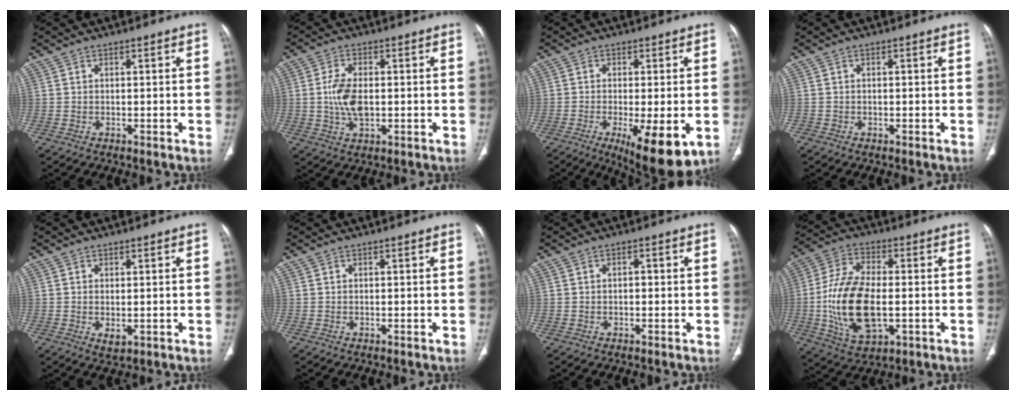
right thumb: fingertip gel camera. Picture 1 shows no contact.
{"total": 7.0, "force": [-0.1, 3.8, 5.8], "torque": [-0.120, 0.000, -0.002]}
{"total": 11.8, "force": [-4.4, 3.3, 10.5], "torque": [-0.150, -0.018, -0.058]}
{"total": 0.0}
{"total": 2.1, "force": [-0.3, 1.1, 1.8], "torque": [-0.030, -0.007, 0.002]}
{"total": 0.0}
{"total": 1.2, "force": [0.0, 0.6, 1.0], "torque": [-0.011, 0.004, -0.003]}
{"total": 17.0, "force": [-2.2, 8.7, 14.4], "torque": [-0.285, 0.004, -0.033]}